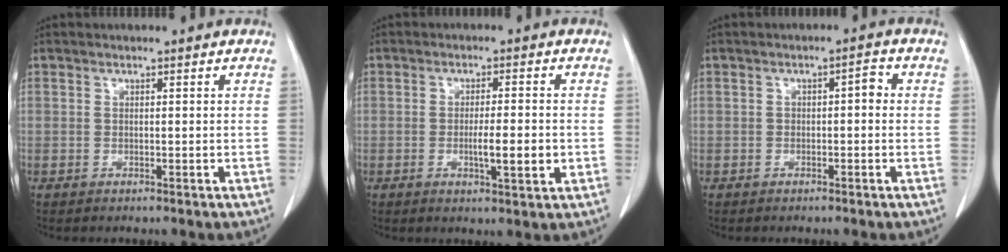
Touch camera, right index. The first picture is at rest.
{"total": 5.1, "force": [-1.0, 0.7, 5.0], "torque": [-0.083, -0.003, -0.011]}
{"total": 2.1, "force": [-0.1, 0.9, 1.9], "torque": [-0.022, 0.014, -0.001]}